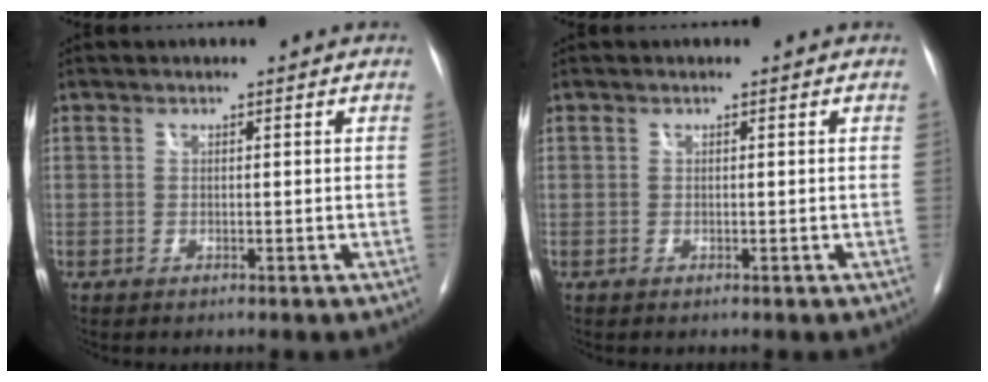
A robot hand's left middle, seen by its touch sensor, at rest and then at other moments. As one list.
[{"total": 0.0}]